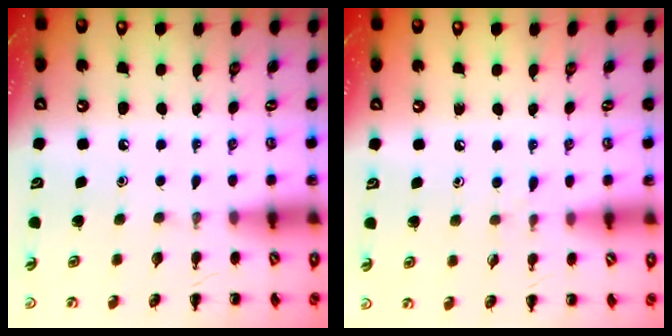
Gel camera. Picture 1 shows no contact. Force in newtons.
{"total": 5.1, "press": 4.8, "slide": 1.9}